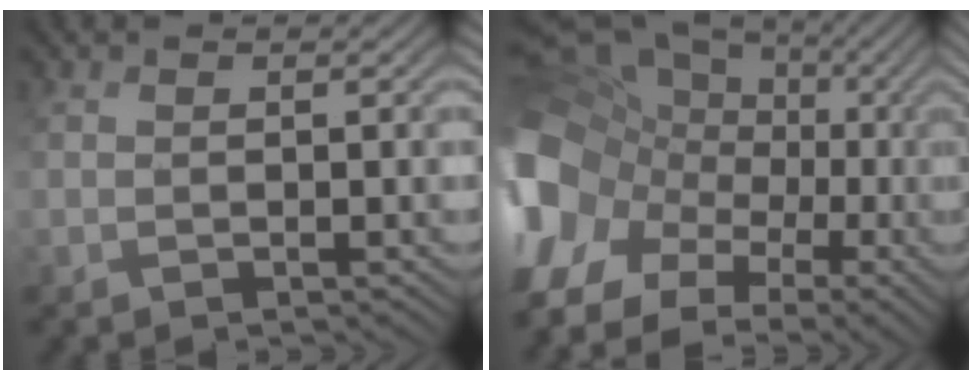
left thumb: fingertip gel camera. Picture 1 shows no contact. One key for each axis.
{"total": 17.8, "fx": -3.5, "fy": 14.7, "fz": 9.4, "tx": -0.256, "ty": -0.013, "tz": -0.066}